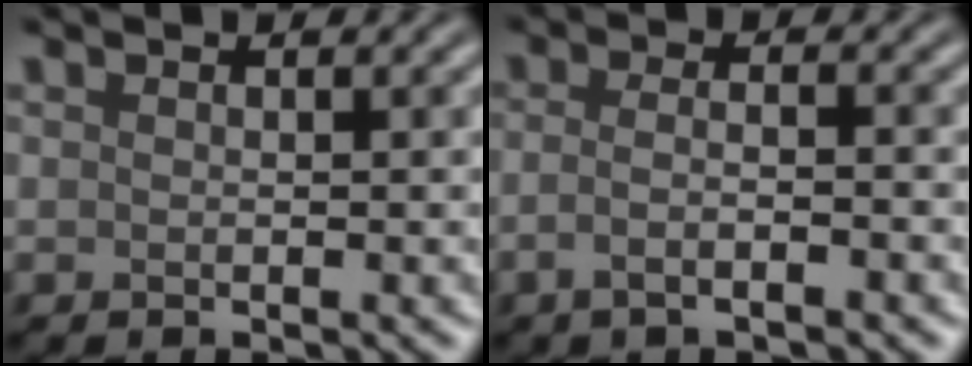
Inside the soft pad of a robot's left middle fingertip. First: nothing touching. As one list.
[{"total": 2.6, "force": [-1.1, 0.9, 2.2], "torque": [-0.034, -0.002, -0.026]}]